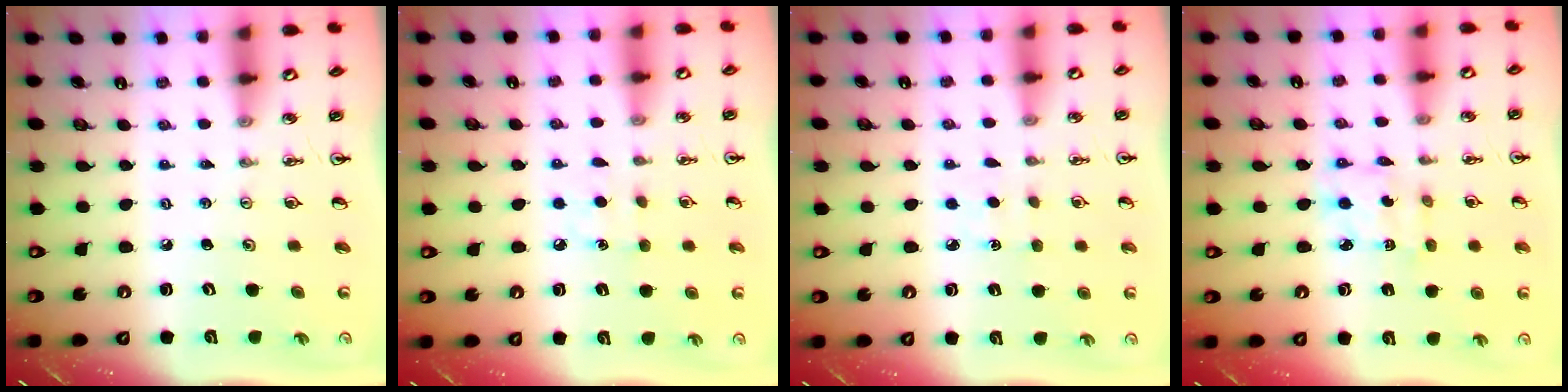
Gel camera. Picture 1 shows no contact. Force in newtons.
{"total": 5.5, "press": 5.5, "slide": 0.6}
{"total": 2.0, "press": 2.0, "slide": 0.3}
{"total": 2.9, "press": 2.9, "slide": 0.2}